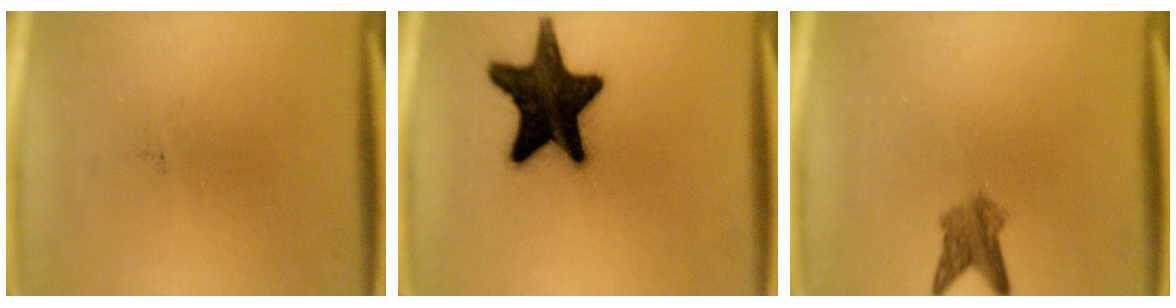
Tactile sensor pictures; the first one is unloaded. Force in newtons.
{"total": 18.6}
{"total": 3.5}